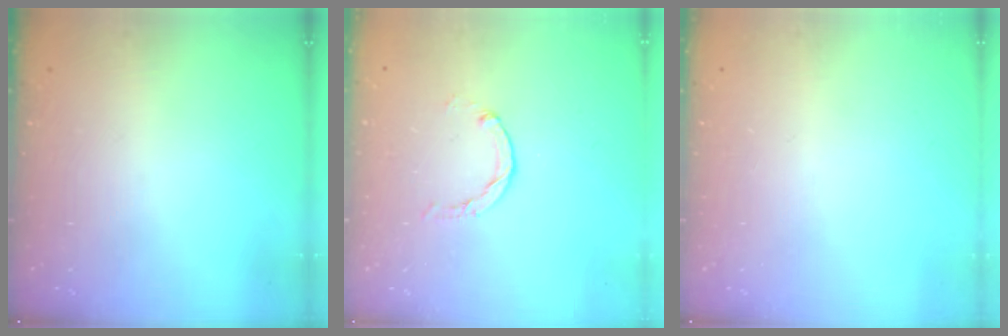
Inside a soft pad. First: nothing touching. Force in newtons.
{"total": 0.7, "press": 0.7, "slide": 0.2}
{"total": 0.0}